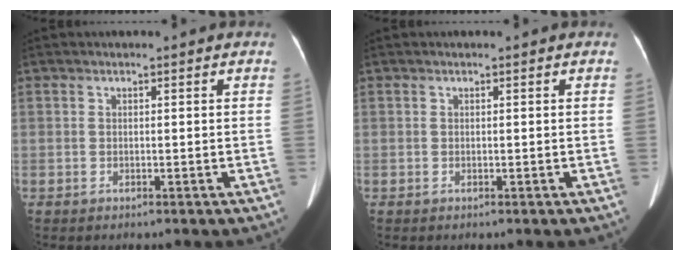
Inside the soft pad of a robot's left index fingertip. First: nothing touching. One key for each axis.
{"total": 0.0}